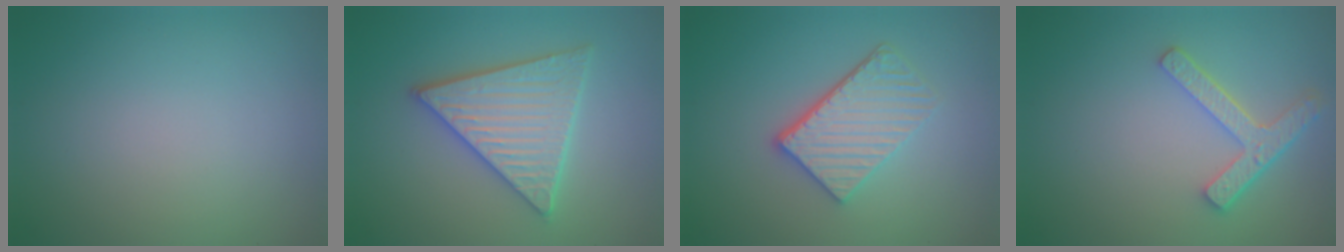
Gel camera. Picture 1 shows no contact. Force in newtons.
{"total": 5.6, "press": 5.6, "slide": 0.7}
{"total": 4.4, "press": 3.5, "slide": 2.7}
{"total": 3.7, "press": 2.8, "slide": 2.3}